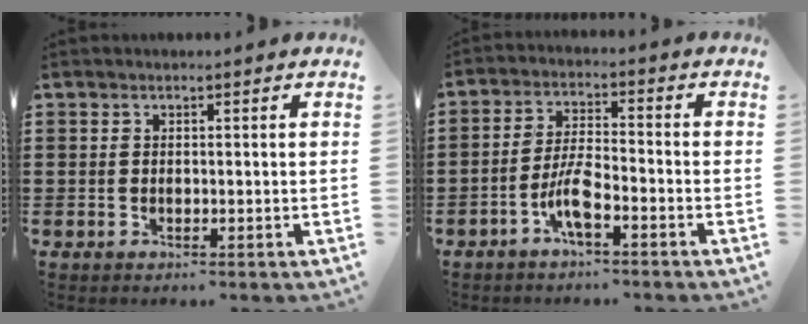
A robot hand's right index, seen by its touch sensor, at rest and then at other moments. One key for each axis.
{"total": 5.5, "fx": -3.1, "fy": 0.9, "fz": 4.4, "tx": -0.107, "ty": -0.008, "tz": -0.064}